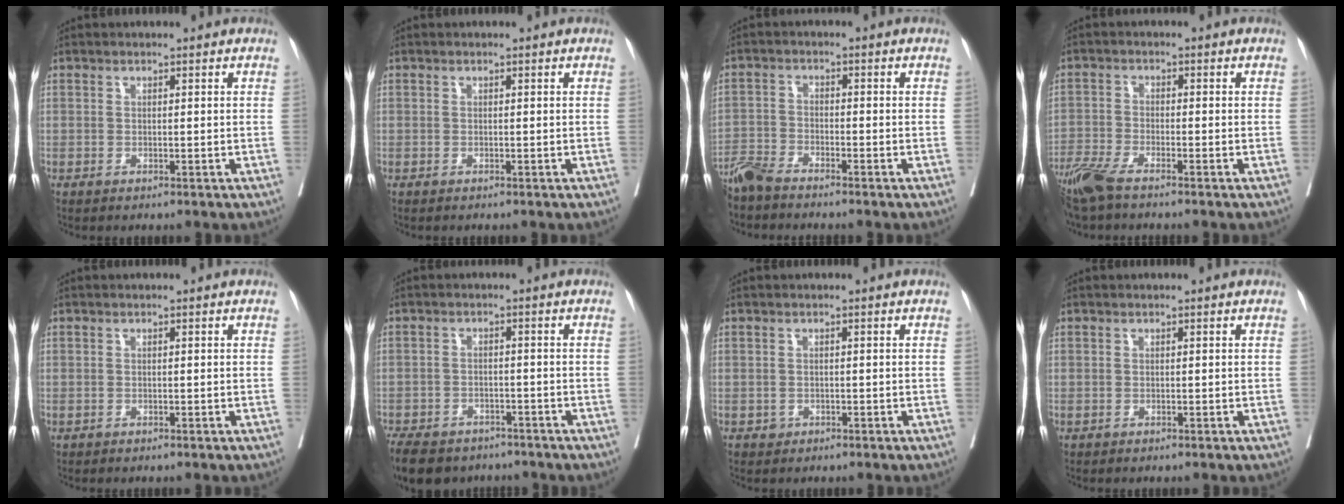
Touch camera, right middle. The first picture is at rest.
{"total": 0.0}
{"total": 4.5, "force": [-4.2, 0.4, 1.6], "torque": [-0.025, -0.015, -0.087]}
{"total": 6.2, "force": [-5.0, 0.7, 3.6], "torque": [-0.074, -0.017, -0.099]}
{"total": 0.0}
{"total": 12.9, "force": [-10.1, 6.3, 5.0], "torque": [-0.109, -0.010, -0.138]}
{"total": 0.8, "force": [-0.3, 0.8, 0.2], "torque": [-0.001, 0.002, -0.001]}
{"total": 0.0}